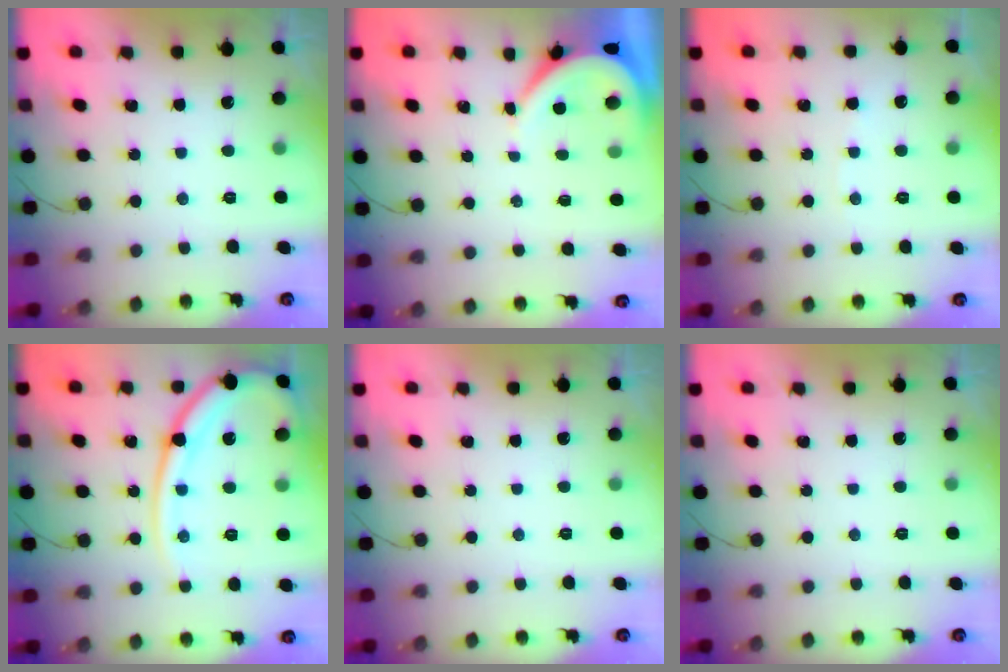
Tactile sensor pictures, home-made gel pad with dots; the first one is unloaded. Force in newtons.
{"total": 3.7, "press": 3.6, "slide": 0.5}
{"total": 2.6, "press": 2.6, "slide": 0.3}
{"total": 15.4, "press": 15.3, "slide": 1.6}
{"total": 0.0}
{"total": 0.0}